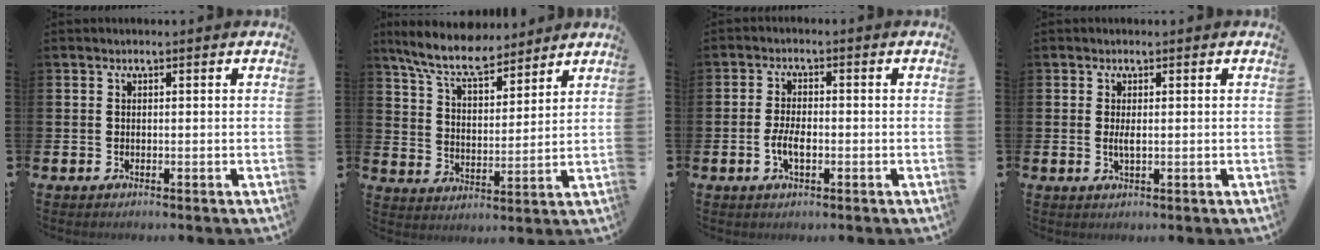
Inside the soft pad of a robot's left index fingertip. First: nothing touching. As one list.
[{"total": 8.6, "force": [7.7, 2.1, 3.2], "torque": [-0.089, -0.033, 0.140]}, {"total": 3.4, "force": [-0.8, 1.6, 2.9], "torque": [-0.059, 0.001, -0.017]}, {"total": 1.6, "force": [0.1, 0.4, 1.5], "torque": [-0.028, 0.001, 0.000]}]